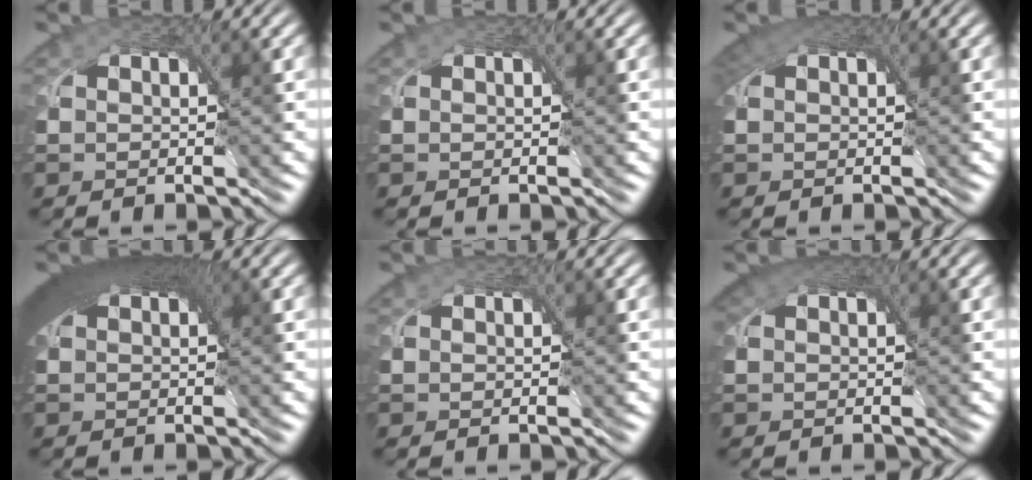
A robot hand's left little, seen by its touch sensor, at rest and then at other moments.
{"total": 0.0}
{"total": 3.0, "force": [1.3, 2.0, 1.9], "torque": [-0.049, 0.001, 0.016]}
{"total": 8.8, "force": [3.1, 4.3, 7.0], "torque": [-0.107, 0.020, 0.033]}
{"total": 0.0}
{"total": 3.2, "force": [1.7, 2.0, 1.8], "torque": [-0.034, 0.007, 0.020]}